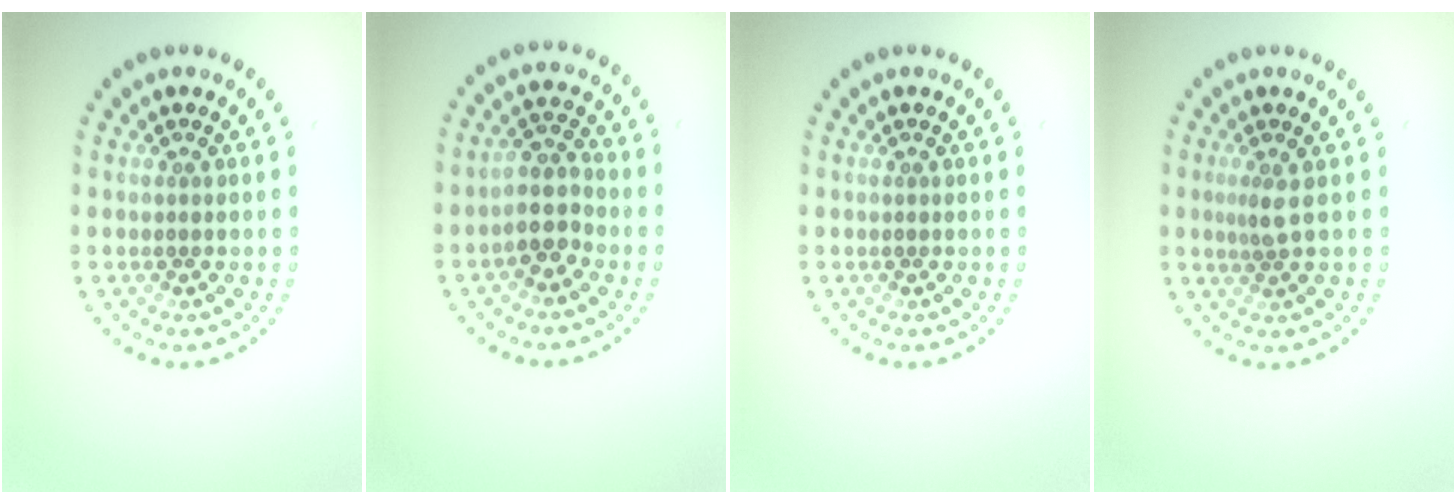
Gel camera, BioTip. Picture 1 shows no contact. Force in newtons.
{"total": 2.9, "press": 2.6, "slide": 1.3}
{"total": 0.0}
{"total": 1.6, "press": 1.1, "slide": 1.1}